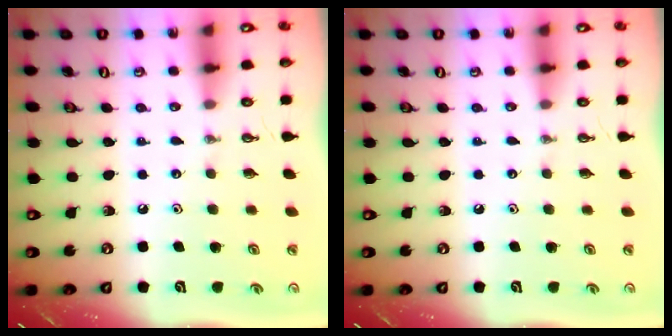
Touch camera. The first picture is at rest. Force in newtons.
{"total": 0.0}